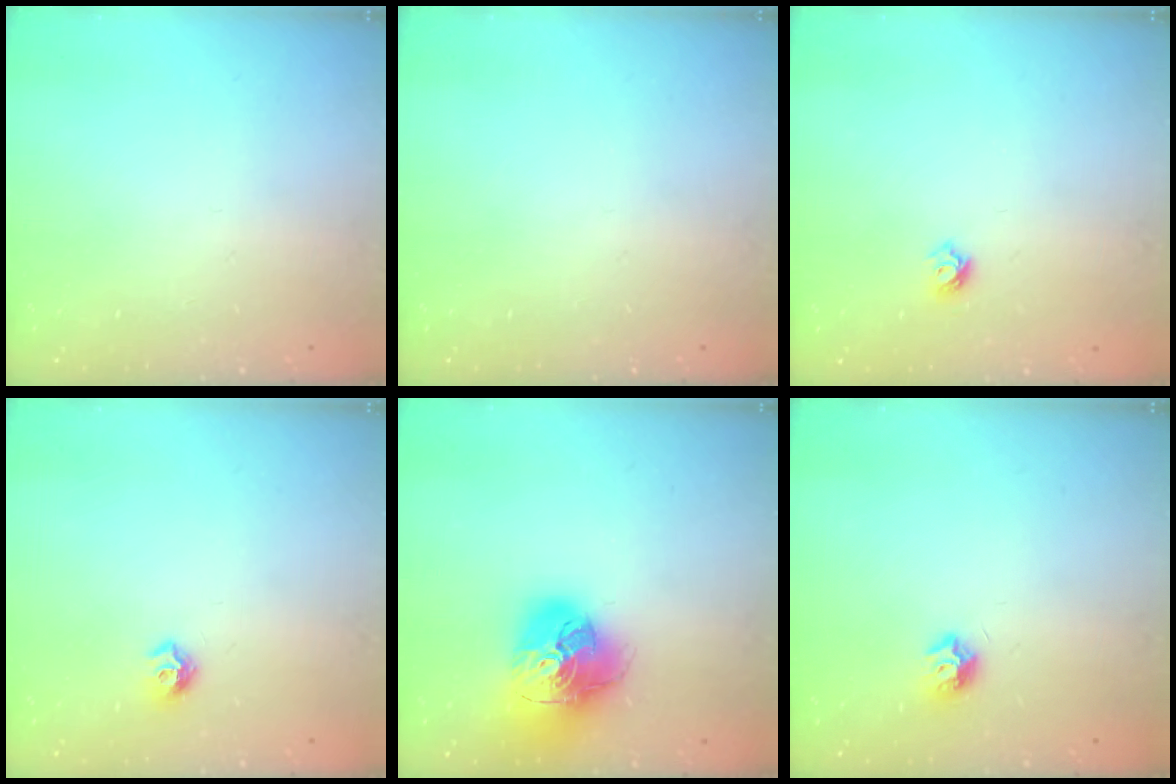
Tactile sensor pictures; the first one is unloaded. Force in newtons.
{"total": 0.0}
{"total": 5.5, "press": 5.5, "slide": 0.7}
{"total": 7.2, "press": 7.2, "slide": 0.7}
{"total": 20.5, "press": 20.4, "slide": 2.4}
{"total": 7.4, "press": 7.4, "slide": 0.9}